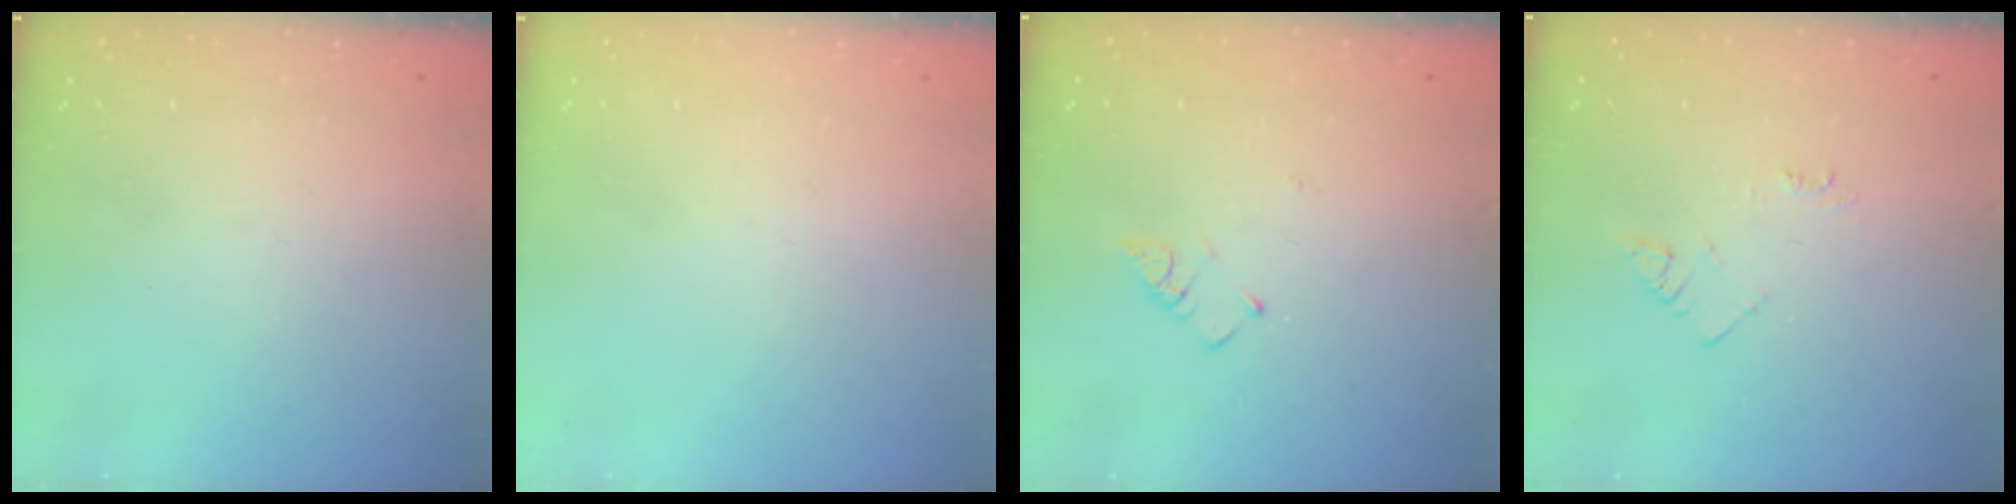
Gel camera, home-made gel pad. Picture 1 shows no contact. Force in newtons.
{"total": 1.9, "press": 1.9, "slide": 0.1}
{"total": 2.6, "press": 2.6, "slide": 0.5}
{"total": 3.8, "press": 3.8, "slide": 0.5}